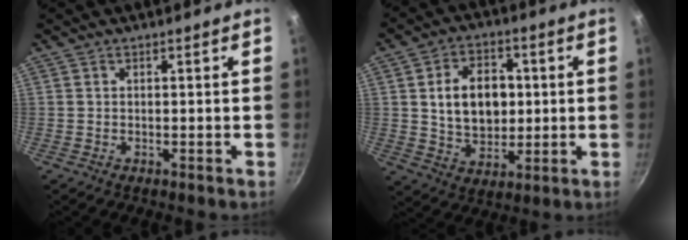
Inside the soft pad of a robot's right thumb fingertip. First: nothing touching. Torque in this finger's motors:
{"motor_torque": [-0.40, 0.86, 0.49, 0.19, 0.23]}